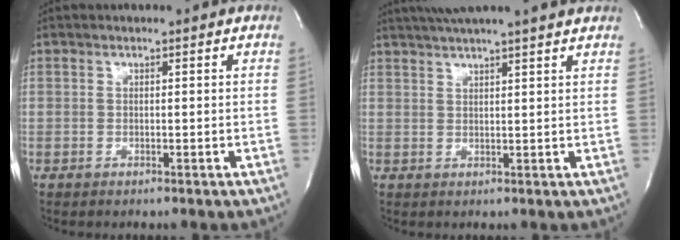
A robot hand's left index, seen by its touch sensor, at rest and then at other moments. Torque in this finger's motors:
{"motor_torque": [0.40, -0.39, 0.52, 0.14]}